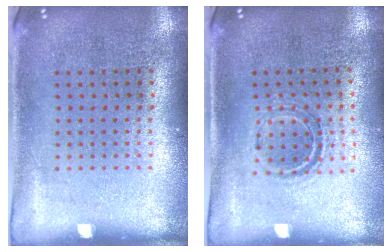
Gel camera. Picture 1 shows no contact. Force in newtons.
{"total": 1.0, "press": 0.9, "slide": 0.3}